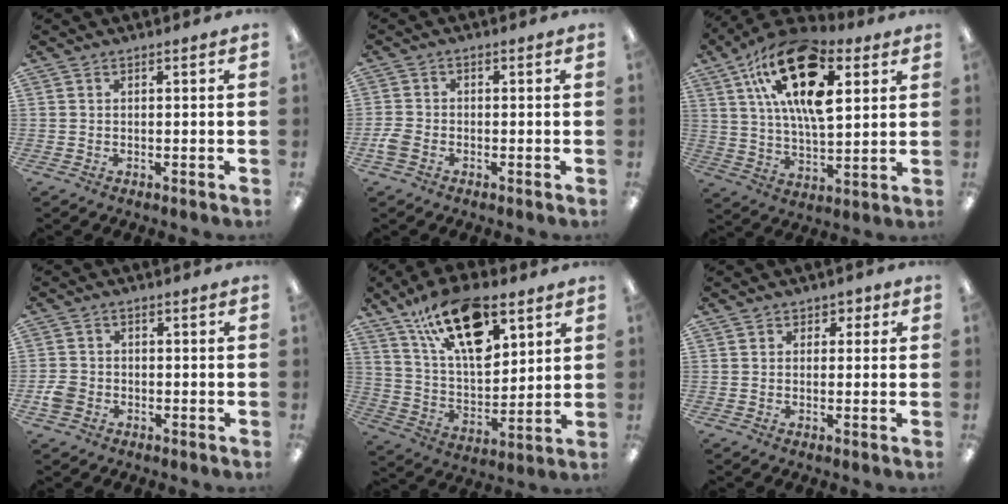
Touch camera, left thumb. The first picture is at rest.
{"total": 3.2, "force": [-1.5, 2.2, 1.8], "torque": [-0.034, 0.007, -0.027]}
{"total": 22.8, "force": [10.6, 11.2, 16.8], "torque": [-0.300, -0.033, 0.174]}
{"total": 3.9, "force": [-1.5, 3.1, 1.7], "torque": [-0.026, 0.012, -0.026]}
{"total": 20.7, "force": [12.4, 9.3, 13.7], "torque": [-0.242, -0.056, 0.212]}
{"total": 2.1, "force": [0.5, 2.0, 0.6], "torque": [0.004, 0.000, 0.004]}